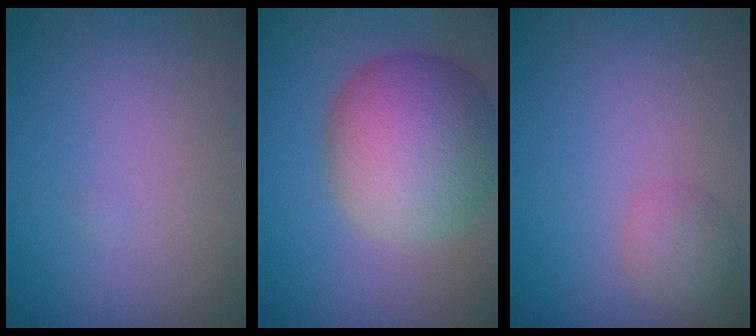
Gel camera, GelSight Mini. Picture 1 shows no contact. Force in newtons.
{"total": 9.7, "press": 9.7, "slide": 0.5}
{"total": 1.9, "press": 1.9, "slide": 0.1}